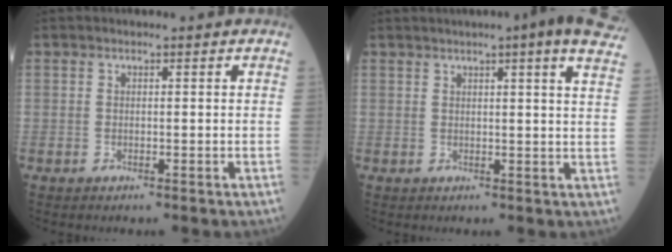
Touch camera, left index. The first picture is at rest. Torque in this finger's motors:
{"motor_torque": [1.07, -1.07, 0.68, 0.14]}